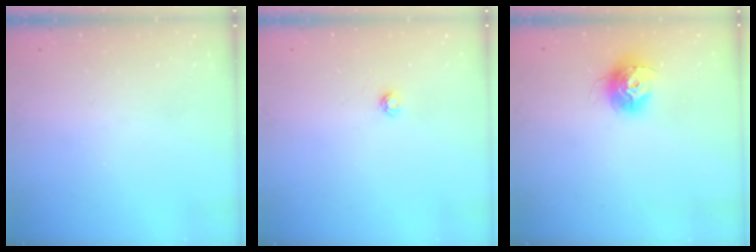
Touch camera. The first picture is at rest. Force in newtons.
{"total": 3.9, "press": 3.8, "slide": 0.5}
{"total": 11.5, "press": 11.5, "slide": 0.8}